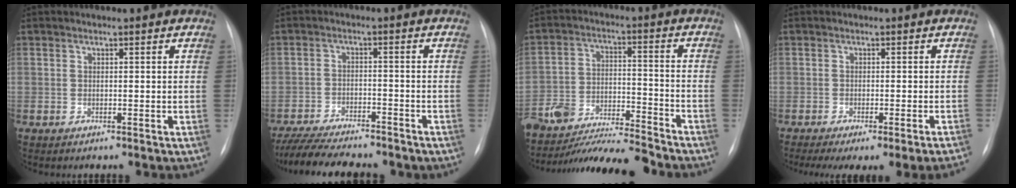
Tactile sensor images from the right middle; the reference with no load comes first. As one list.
[{"total": 13.0, "force": [-11.2, 2.8, 6.0], "torque": [-0.104, -0.011, -0.168]}, {"total": 17.1, "force": [-16.1, 0.8, 5.6], "torque": [-0.112, -0.011, -0.266]}, {"total": 12.3, "force": [-10.2, -0.3, 6.8], "torque": [-0.064, -0.021, -0.132]}]